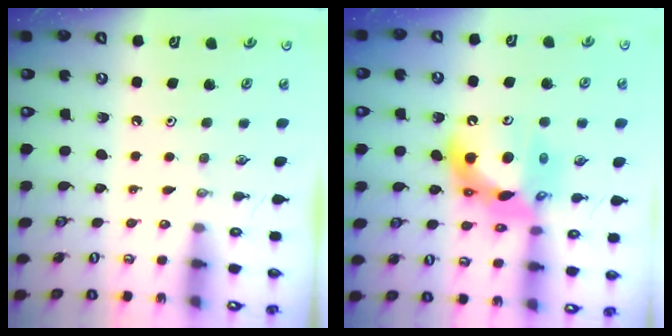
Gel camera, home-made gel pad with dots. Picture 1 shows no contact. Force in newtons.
{"total": 16.6, "press": 16.5, "slide": 1.6}